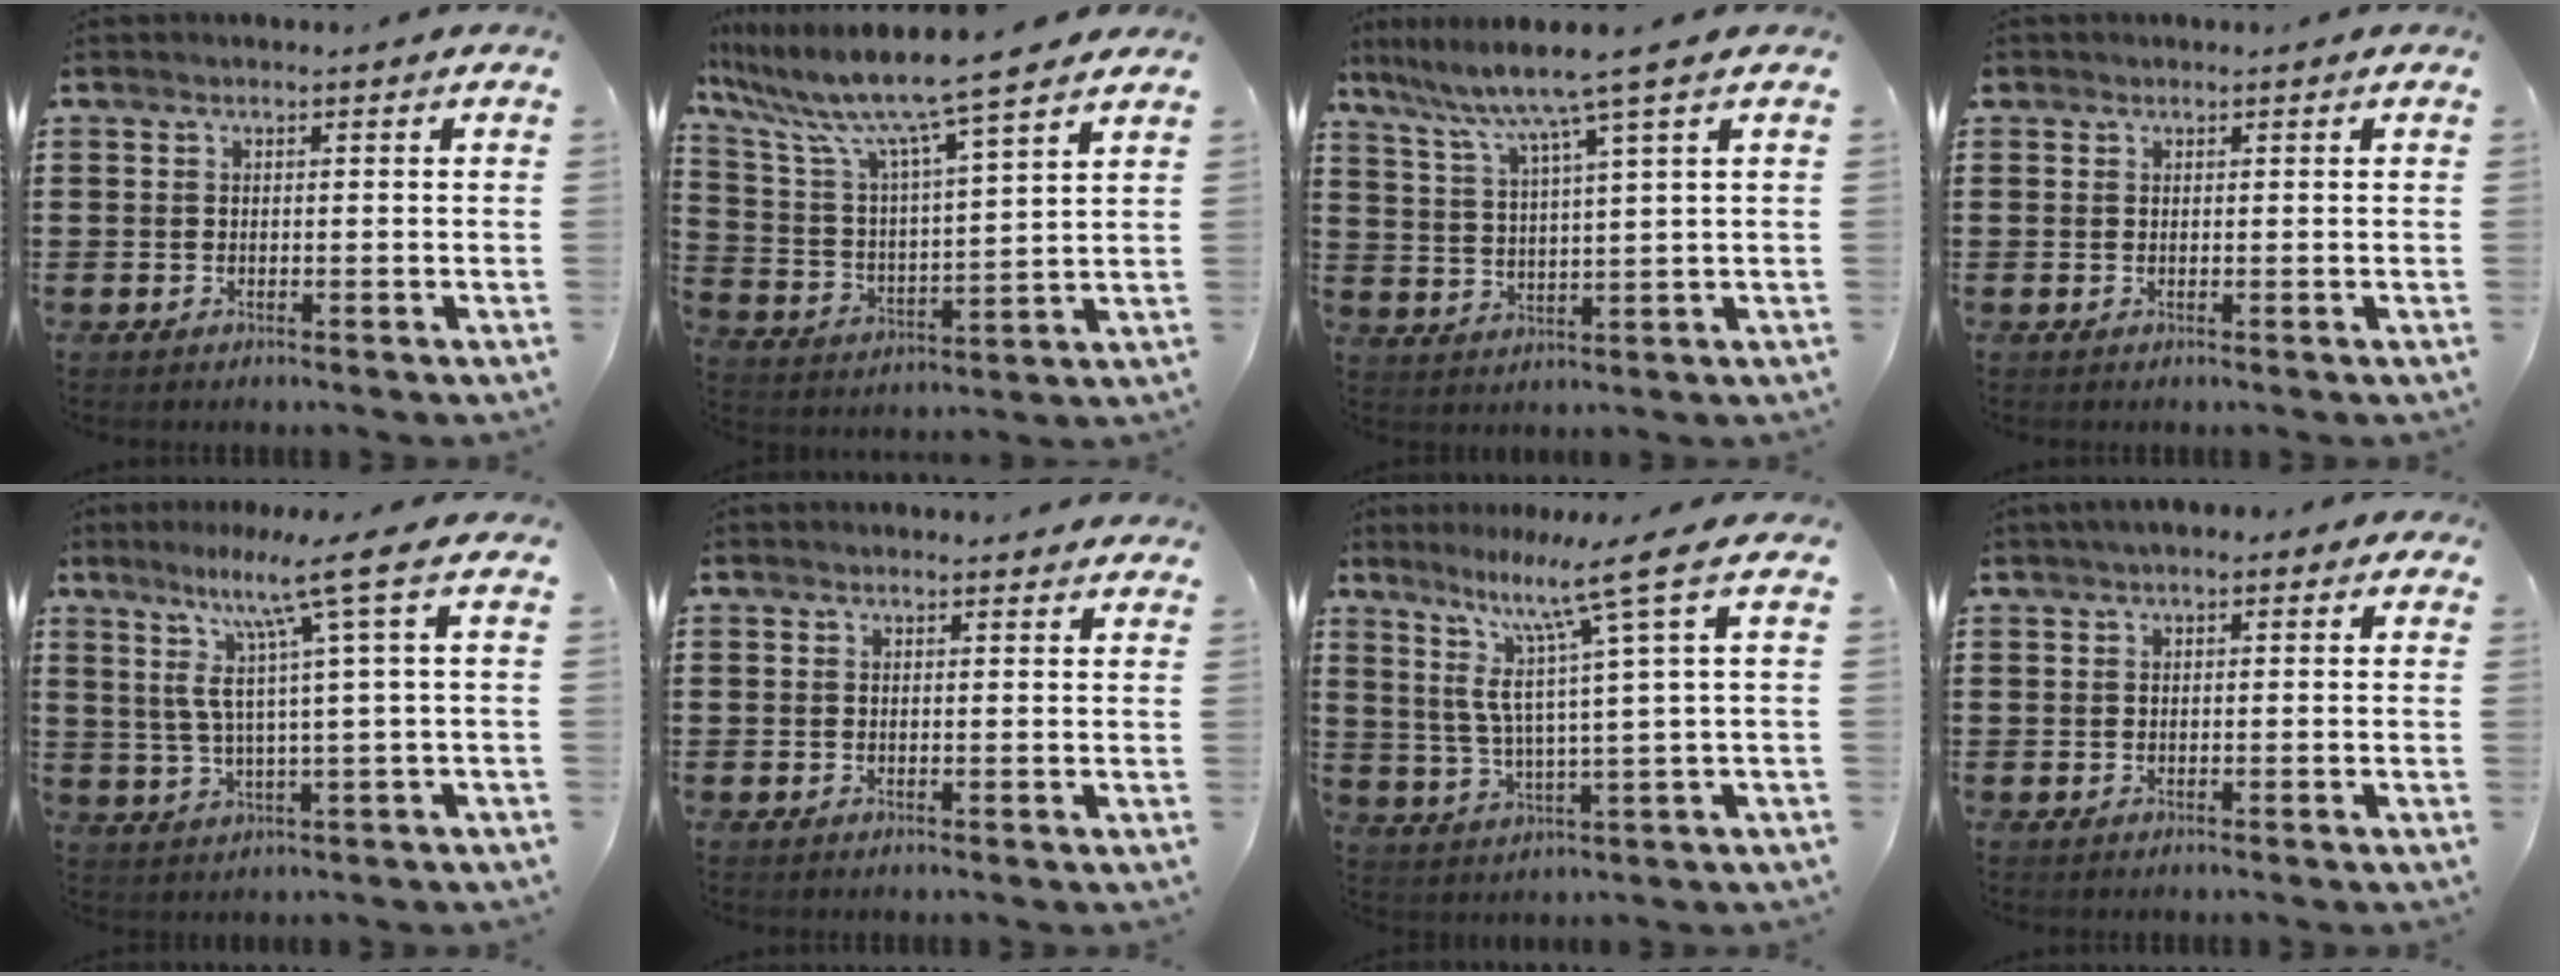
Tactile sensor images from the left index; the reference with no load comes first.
{"total": 9.4, "force": [8.0, -0.3, 4.8], "torque": [-0.129, -0.053, 0.129]}
{"total": 5.8, "force": [4.3, -1.0, 3.9], "torque": [-0.094, -0.031, 0.063]}
{"total": 0.5, "force": [0.3, 0.4, 0.1], "torque": [-0.003, 0.004, 0.006]}
{"total": 10.1, "force": [4.3, -0.9, 9.1], "torque": [-0.194, -0.015, 0.057]}
{"total": 1.1, "force": [1.1, 0.2, 0.2], "torque": [-0.007, 0.001, 0.021]}
{"total": 11.0, "force": [5.6, -0.6, 9.4], "torque": [-0.205, -0.029, 0.081]}
{"total": 1.4, "force": [0.5, 0.8, 1.0], "torque": [-0.022, 0.007, 0.008]}